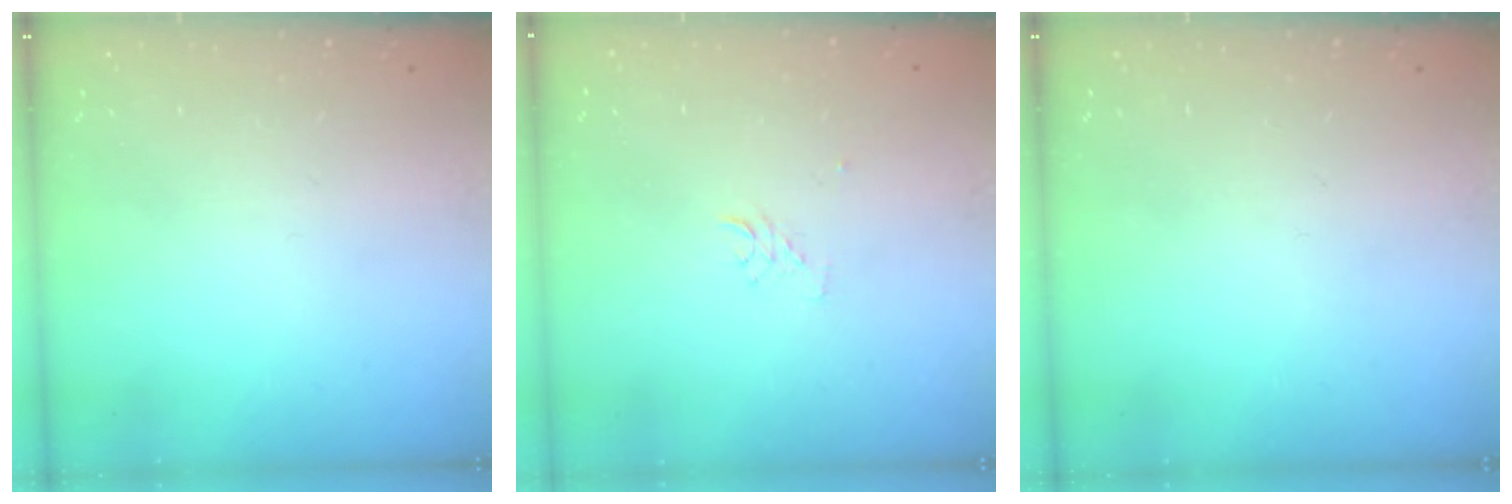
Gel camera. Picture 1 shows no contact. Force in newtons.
{"total": 2.6, "press": 2.6, "slide": 0.1}
{"total": 0.0}